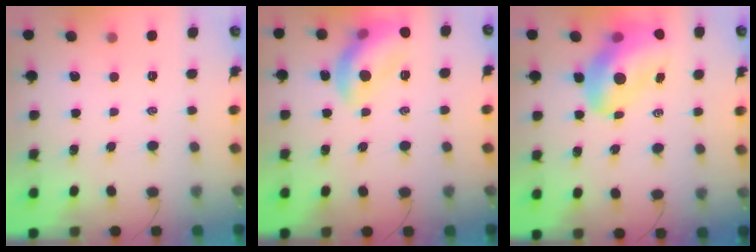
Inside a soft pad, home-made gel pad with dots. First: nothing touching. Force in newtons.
{"total": 13.6, "press": 13.6, "slide": 0.9}
{"total": 16.4, "press": 15.7, "slide": 4.6}